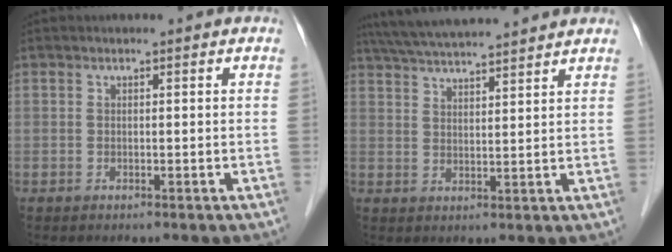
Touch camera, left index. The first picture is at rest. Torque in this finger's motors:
{"motor_torque": [0.11, -0.44, 0.58, 0.15]}